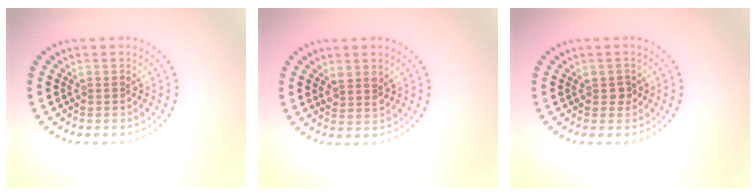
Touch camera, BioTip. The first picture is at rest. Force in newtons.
{"total": 1.7, "press": 1.5, "slide": 0.8}
{"total": 0.9, "press": 0.8, "slide": 0.3}